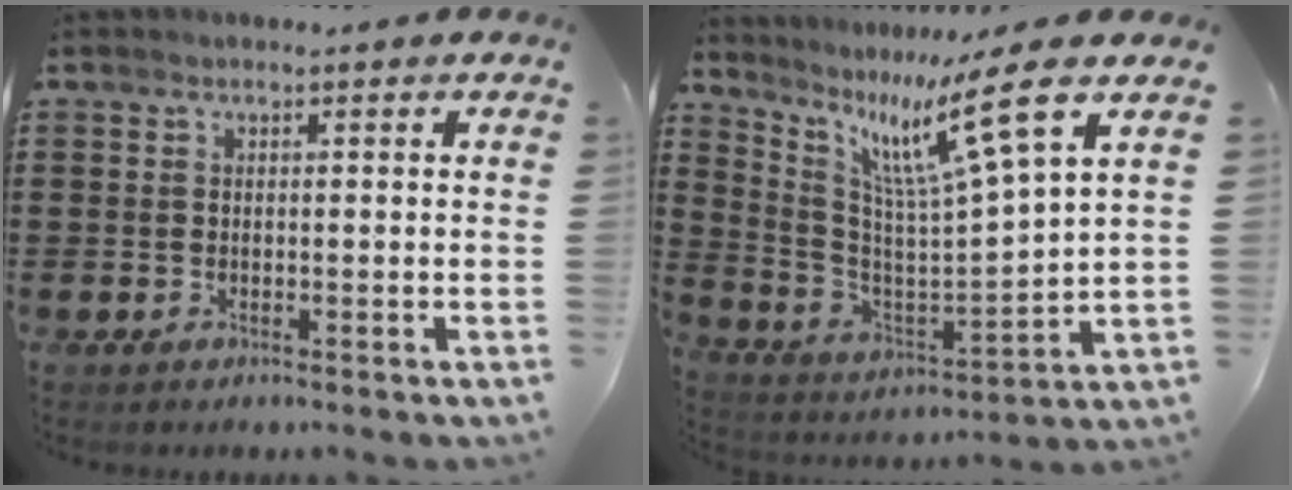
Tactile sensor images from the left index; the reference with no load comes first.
{"total": 12.4, "force": [7.2, 0.5, 10.1], "torque": [-0.209, -0.031, 0.106]}